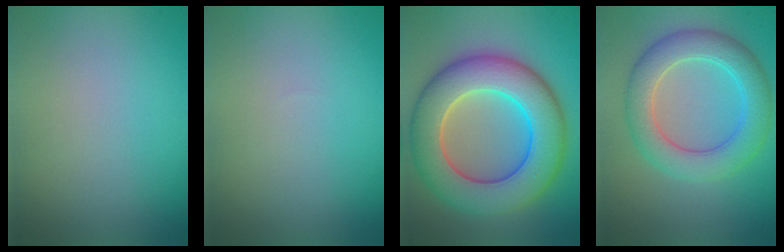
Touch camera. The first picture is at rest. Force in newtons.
{"total": 0.0}
{"total": 11.0, "press": 11.0, "slide": 0.6}
{"total": 5.6, "press": 5.6, "slide": 0.2}